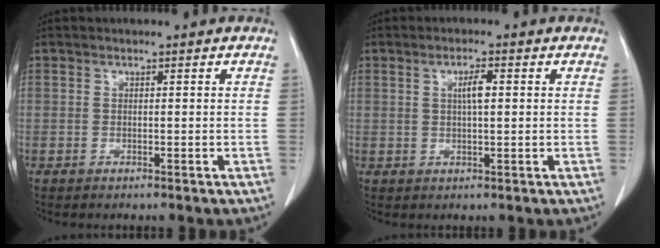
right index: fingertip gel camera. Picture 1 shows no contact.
{"total": 2.9, "force": [0.7, 0.5, 2.8], "torque": [-0.048, 0.003, 0.013]}